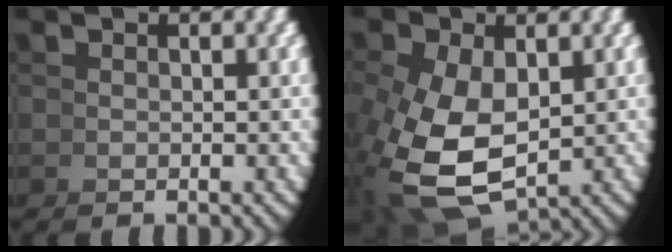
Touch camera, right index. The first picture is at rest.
{"total": 6.3, "force": [-1.0, 4.2, 4.7], "torque": [-0.129, -0.050, 0.015]}